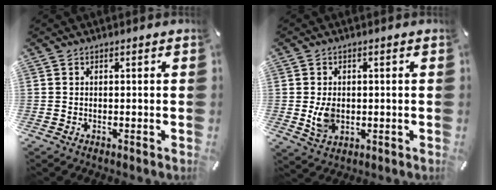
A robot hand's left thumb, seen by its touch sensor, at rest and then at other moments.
{"total": 5.8, "force": [-0.2, 4.4, 3.7], "torque": [-0.062, -0.009, -0.008]}